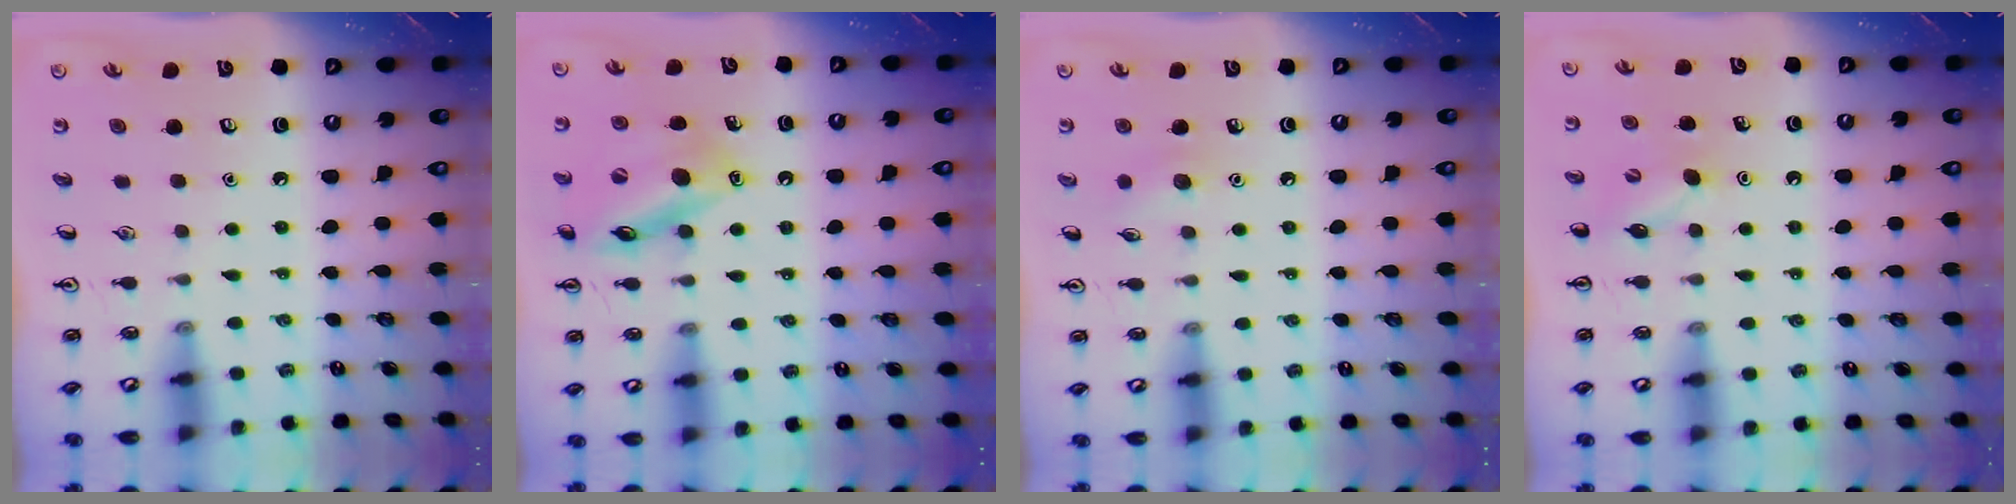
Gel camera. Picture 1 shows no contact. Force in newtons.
{"total": 15.1, "press": 14.8, "slide": 2.8}
{"total": 5.8, "press": 5.5, "slide": 1.7}
{"total": 5.2, "press": 5.0, "slide": 1.5}